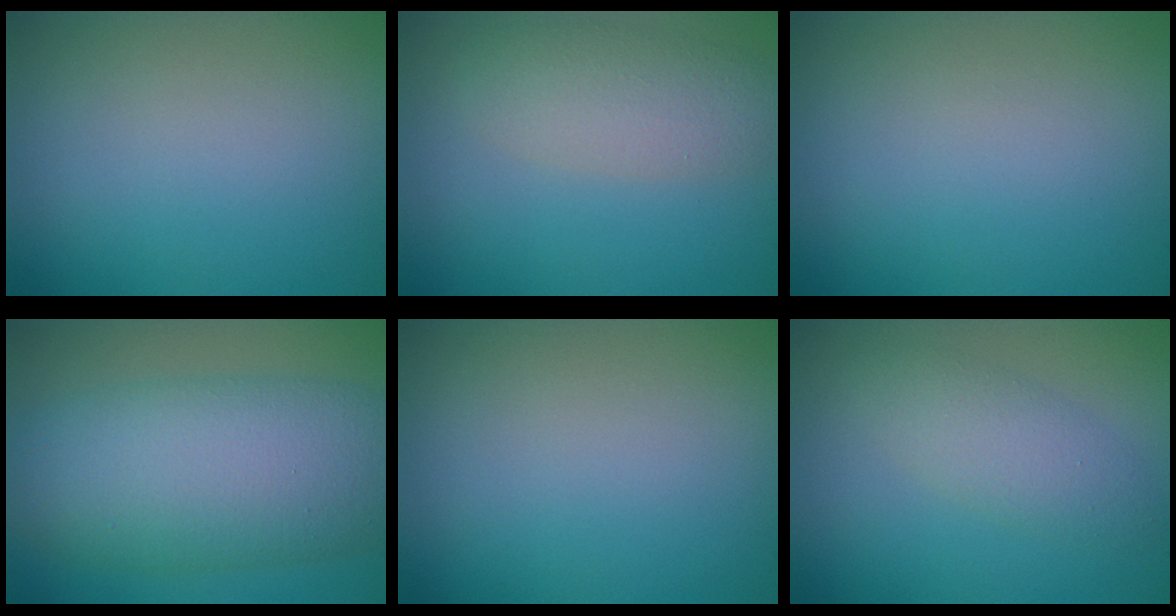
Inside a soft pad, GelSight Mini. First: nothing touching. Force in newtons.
{"total": 3.6, "press": 3.6, "slide": 0.4}
{"total": 0.0}
{"total": 9.6, "press": 9.6, "slide": 0.2}
{"total": 0.0}
{"total": 2.7, "press": 2.7, "slide": 0.1}